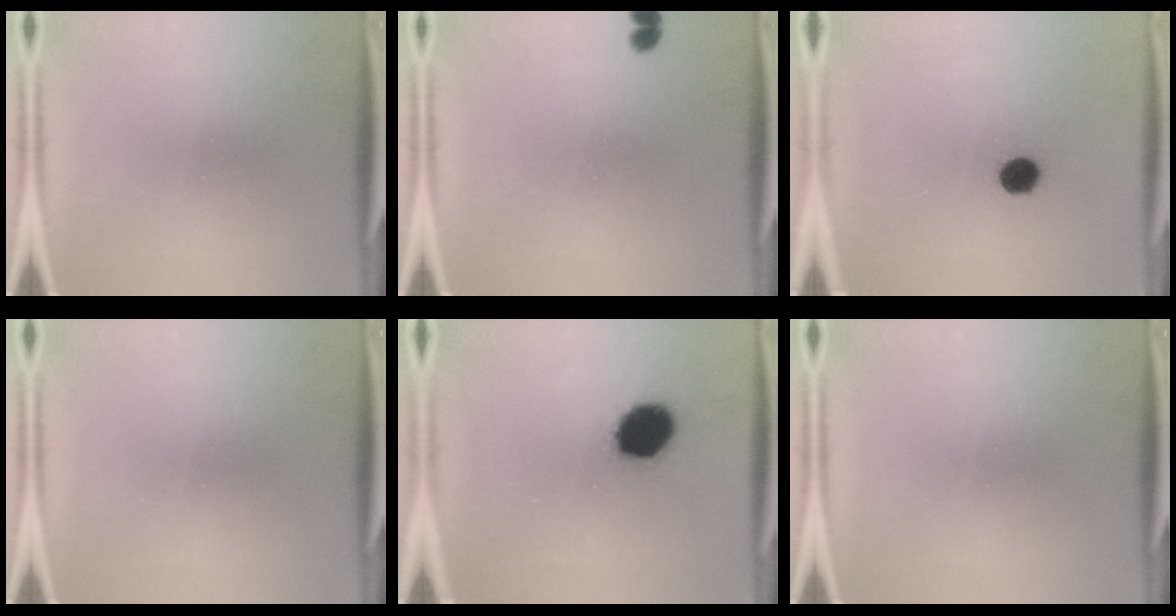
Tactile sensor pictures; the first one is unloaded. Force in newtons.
{"total": 1.3}
{"total": 5.3}
{"total": 0.0}
{"total": 13.7}
{"total": 0.0}